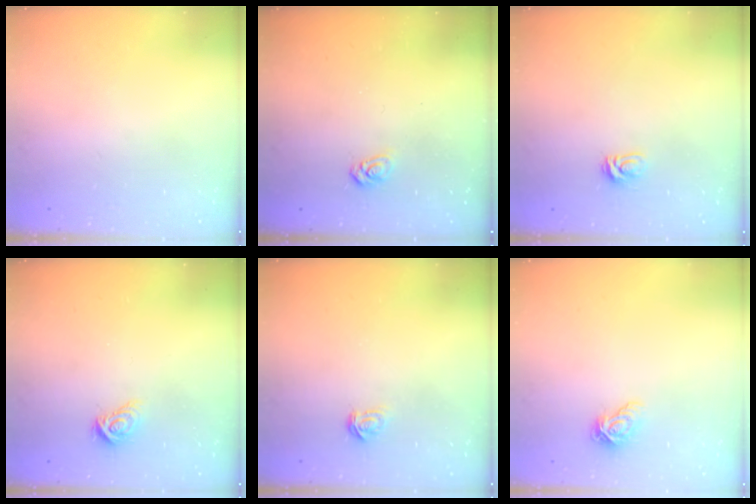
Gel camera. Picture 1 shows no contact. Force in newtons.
{"total": 4.1, "press": 4.1, "slide": 0.4}
{"total": 3.9, "press": 3.8, "slide": 0.4}
{"total": 6.0, "press": 6.0, "slide": 0.3}
{"total": 1.8, "press": 1.7, "slide": 0.2}
{"total": 8.0, "press": 7.9, "slide": 1.2}